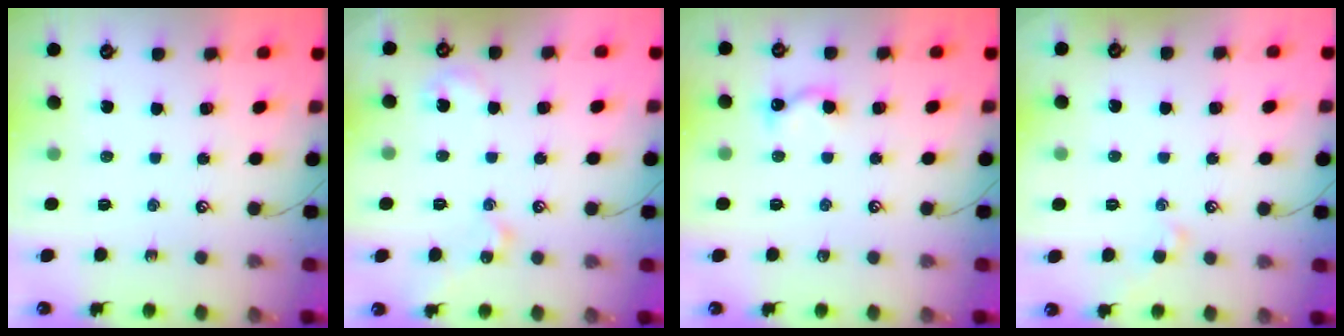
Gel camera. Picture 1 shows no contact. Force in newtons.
{"total": 4.4, "press": 4.4, "slide": 0.3}
{"total": 5.3, "press": 5.3, "slide": 0.6}
{"total": 1.3, "press": 1.2, "slide": 0.5}